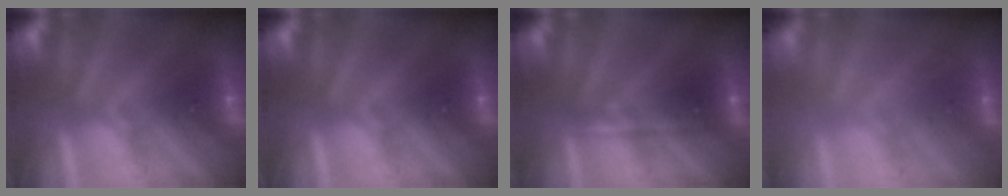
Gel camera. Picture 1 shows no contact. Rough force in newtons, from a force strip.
{"total": 0.0}
{"total": 2.3}
{"total": 2.4}